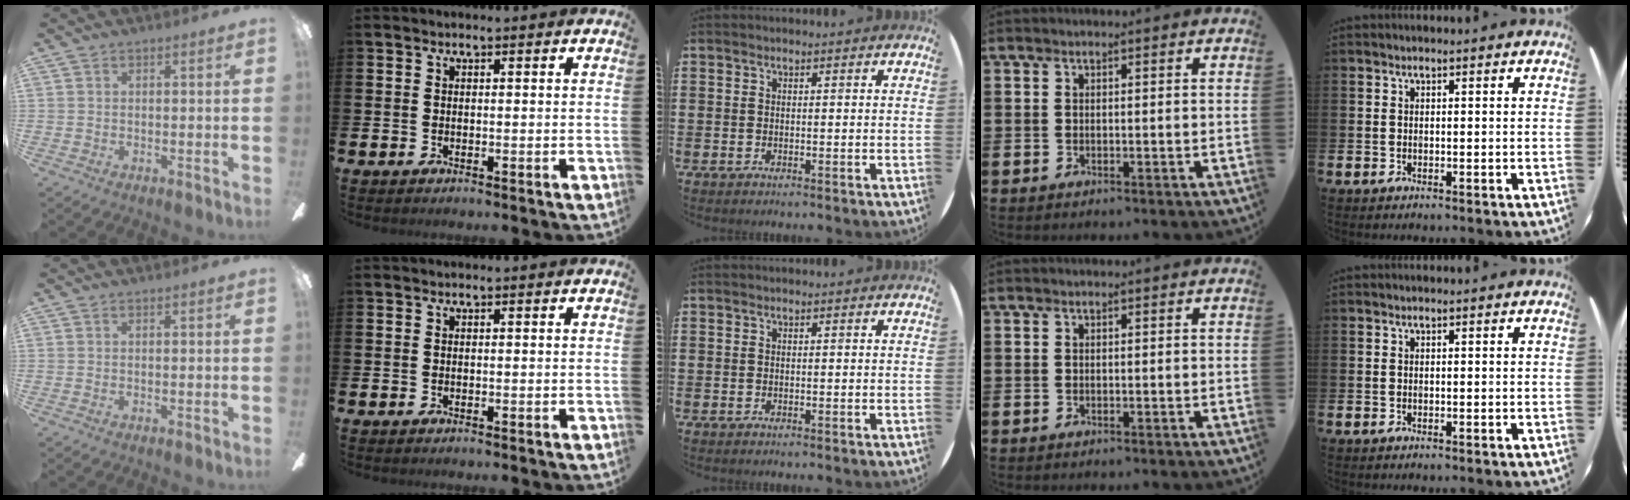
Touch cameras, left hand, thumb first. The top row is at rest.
{}